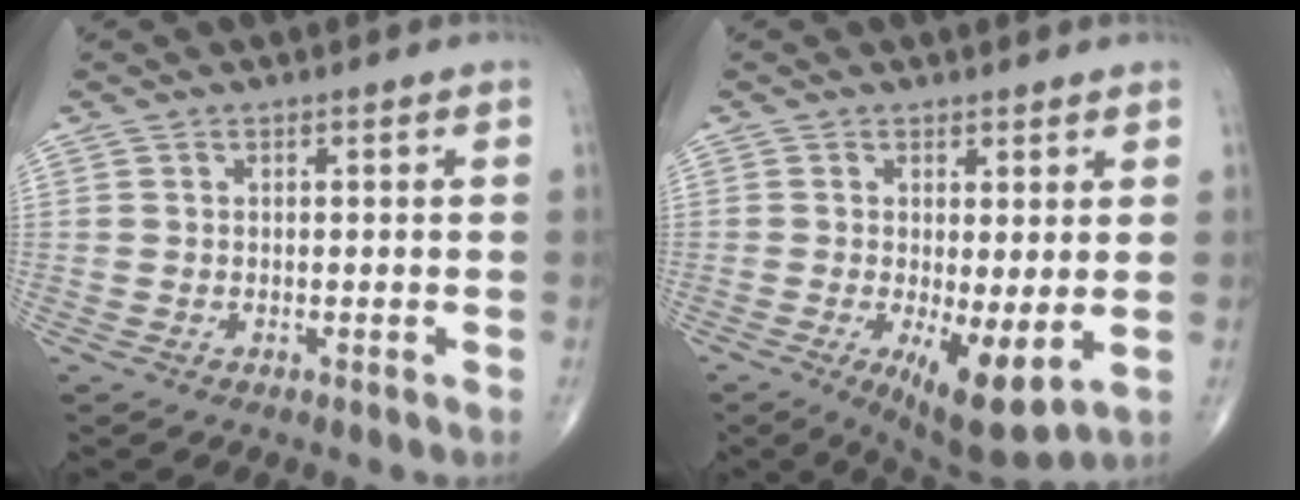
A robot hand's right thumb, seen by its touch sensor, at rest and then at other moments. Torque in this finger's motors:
{"motor_torque": [0.67, 1.20, 0.24, -0.31, 0.21]}